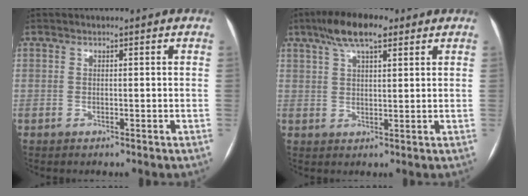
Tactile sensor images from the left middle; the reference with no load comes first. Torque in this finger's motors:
{"motor_torque": [0.84, -0.68, 0.19, 0.03]}